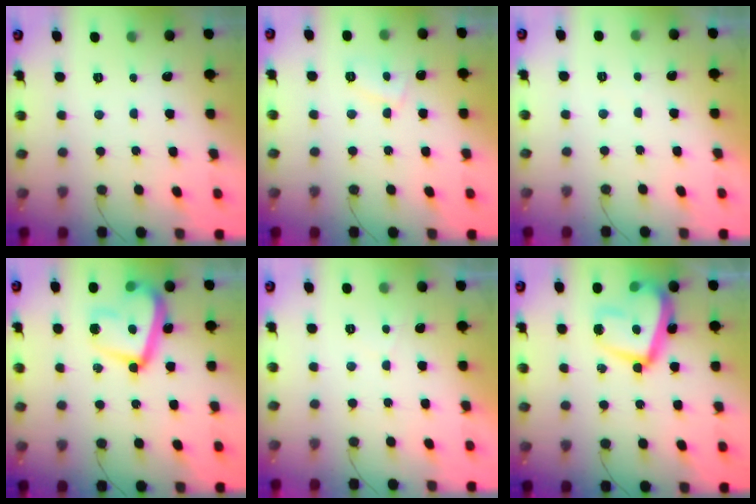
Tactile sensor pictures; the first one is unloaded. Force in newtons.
{"total": 4.1, "press": 4.1, "slide": 0.6}
{"total": 0.8, "press": 0.6, "slide": 0.4}
{"total": 17.6, "press": 17.6, "slide": 1.6}
{"total": 1.0, "press": 0.8, "slide": 0.6}
{"total": 18.3, "press": 18.3, "slide": 1.6}